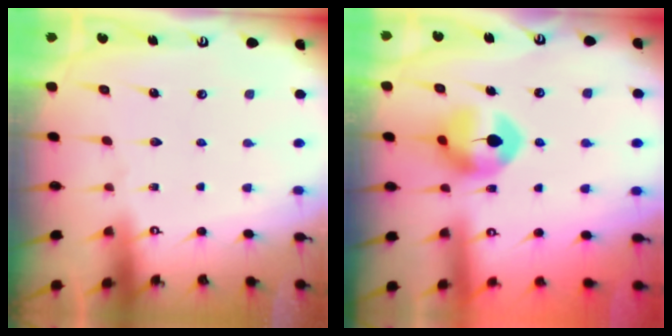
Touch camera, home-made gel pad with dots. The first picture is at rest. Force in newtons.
{"total": 8.6, "press": 8.6, "slide": 0.4}